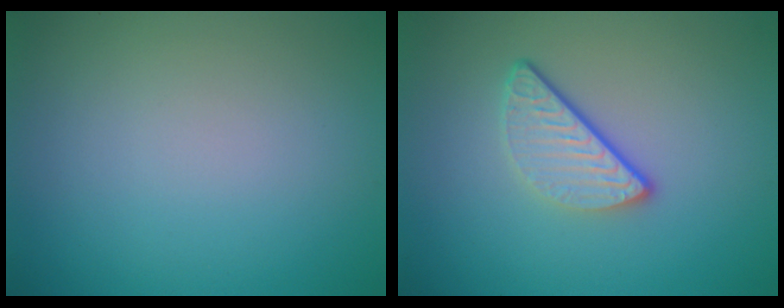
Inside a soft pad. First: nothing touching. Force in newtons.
{"total": 3.2, "press": 2.5, "slide": 2.1}